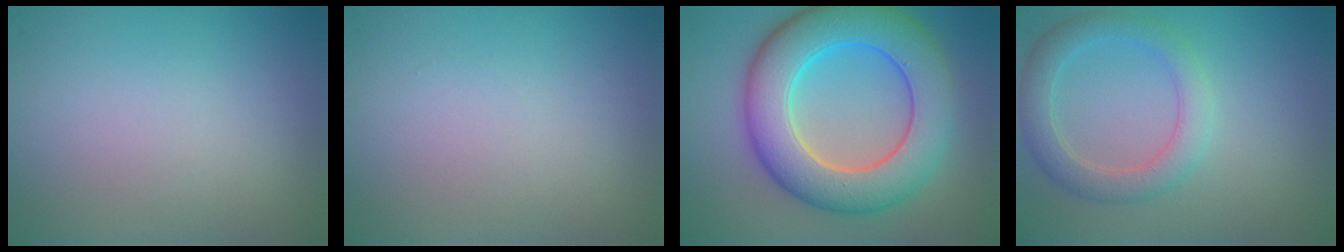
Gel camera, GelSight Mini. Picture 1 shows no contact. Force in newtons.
{"total": 0.0}
{"total": 9.9, "press": 9.9, "slide": 0.5}
{"total": 3.5, "press": 3.5, "slide": 0.1}